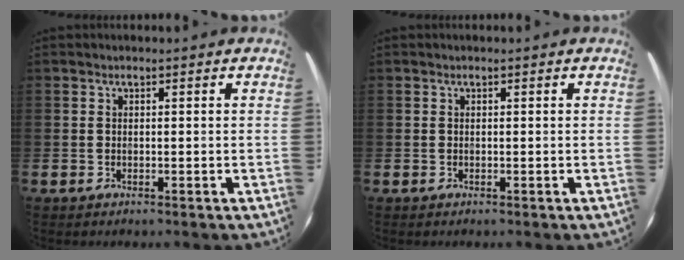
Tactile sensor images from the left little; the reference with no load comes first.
{"total": 0.0}